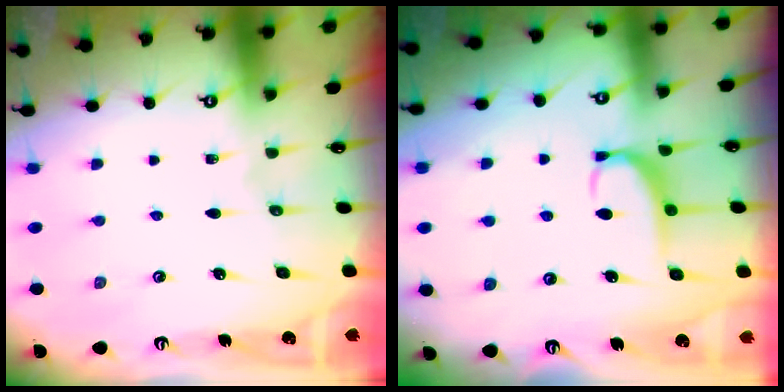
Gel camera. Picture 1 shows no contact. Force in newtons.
{"total": 2.9, "press": 2.7, "slide": 0.9}